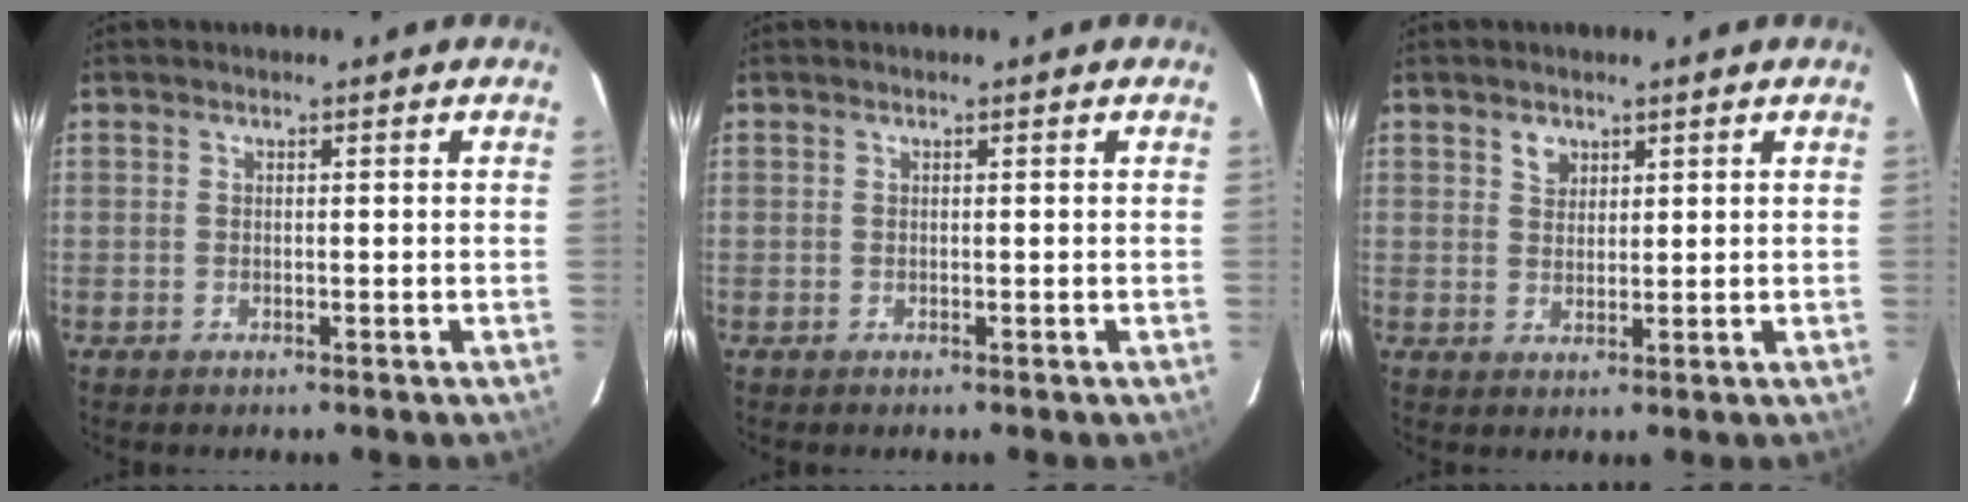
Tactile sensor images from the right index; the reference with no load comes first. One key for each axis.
{"total": 0.0}
{"total": 2.6, "fx": 1.5, "fy": 1.9, "fz": 0.8, "tx": -0.008, "ty": 0.007, "tz": 0.027}